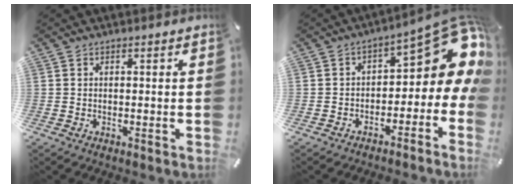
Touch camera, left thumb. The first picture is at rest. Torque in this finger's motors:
{"motor_torque": [-0.26, 0.94, 0.74, 0.67, 0.07]}